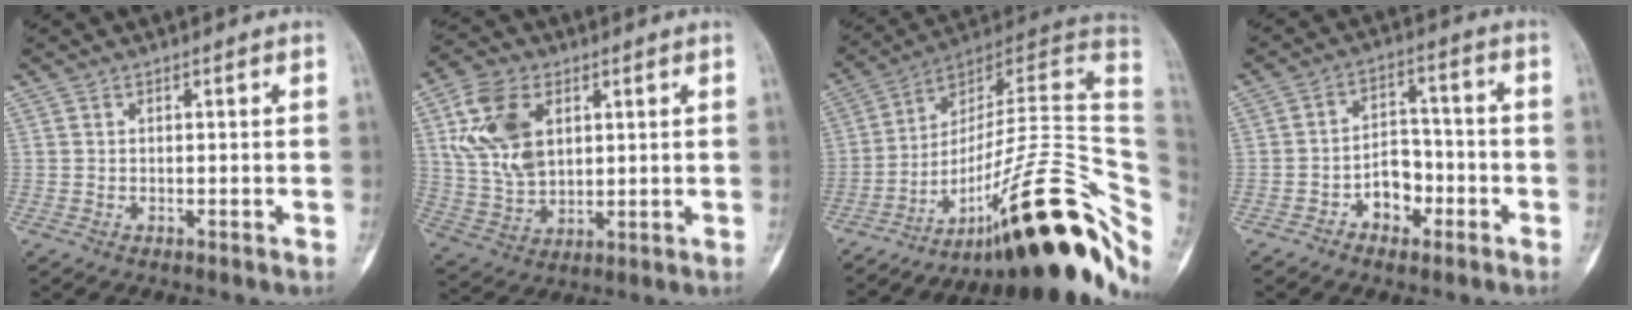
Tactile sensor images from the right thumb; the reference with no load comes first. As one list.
[{"total": 13.4, "force": [4.2, 8.7, 9.4], "torque": [-0.169, -0.007, 0.087]}, {"total": 28.8, "force": [-12.9, 9.6, 23.9], "torque": [-0.237, 0.114, -0.188]}, {"total": 7.3, "force": [-3.2, 5.1, 4.1], "torque": [-0.034, 0.040, -0.056]}]